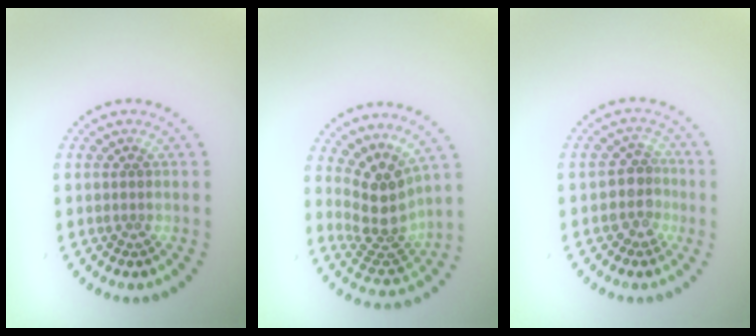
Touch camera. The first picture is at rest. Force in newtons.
{"total": 4.1, "press": 3.2, "slide": 2.6}
{"total": 2.5, "press": 2.1, "slide": 1.5}